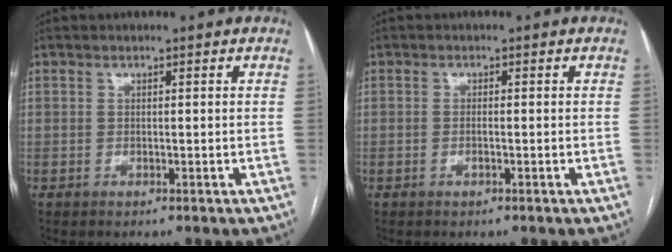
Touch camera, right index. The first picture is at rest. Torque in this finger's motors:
{"motor_torque": [-0.01, 0.08, -0.04, 0.00]}